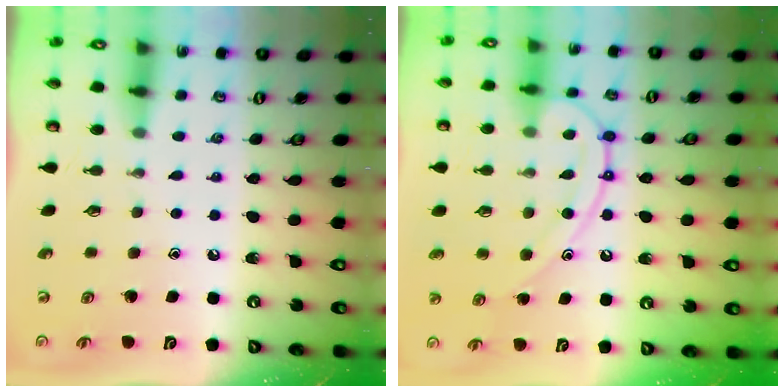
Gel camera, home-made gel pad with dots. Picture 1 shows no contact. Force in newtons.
{"total": 14.0, "press": 14.0, "slide": 1.3}